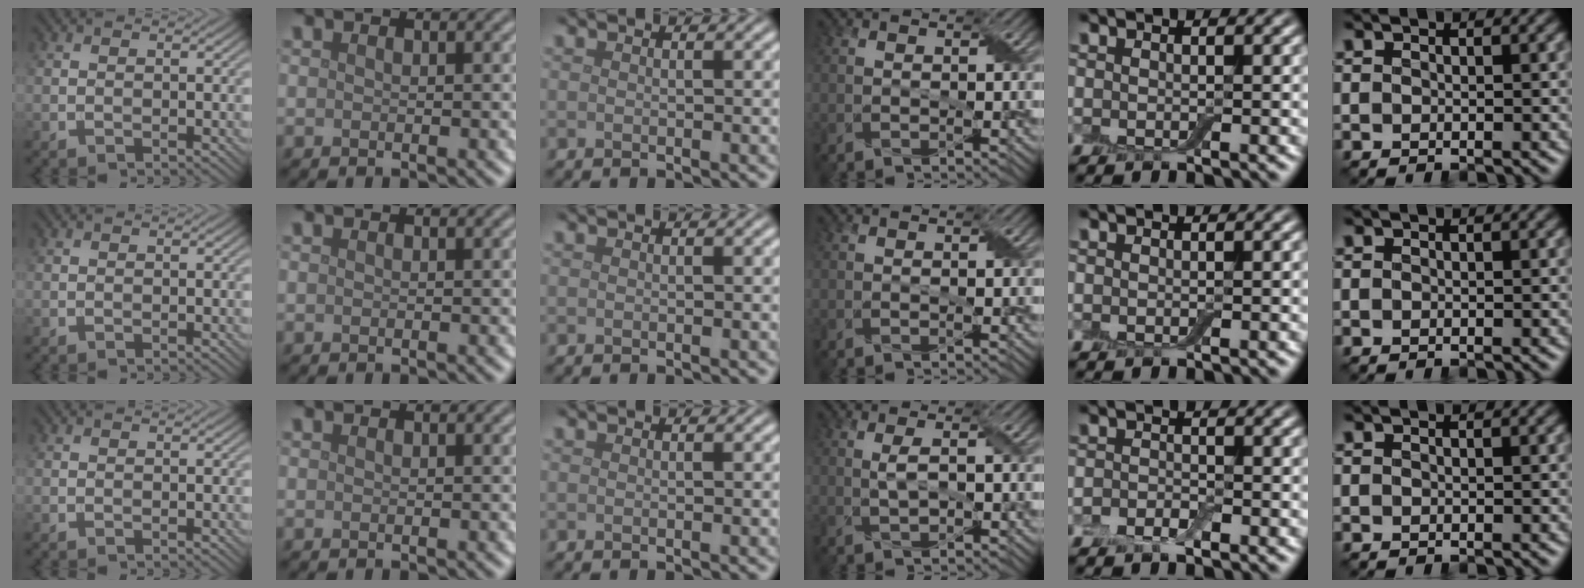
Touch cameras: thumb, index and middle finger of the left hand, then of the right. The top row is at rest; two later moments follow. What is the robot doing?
{"motion": "fold", "object": "aluminum foil"}